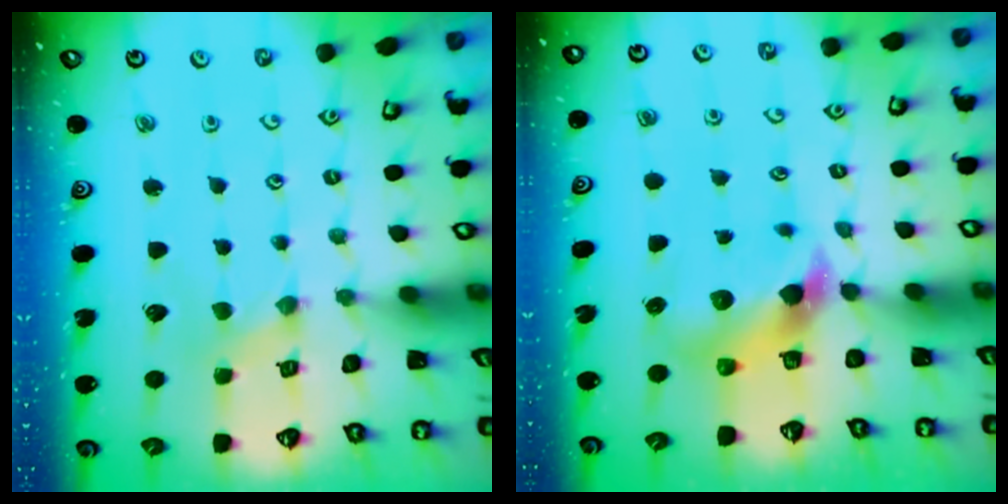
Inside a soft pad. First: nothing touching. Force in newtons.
{"total": 5.9, "press": 5.9, "slide": 0.9}